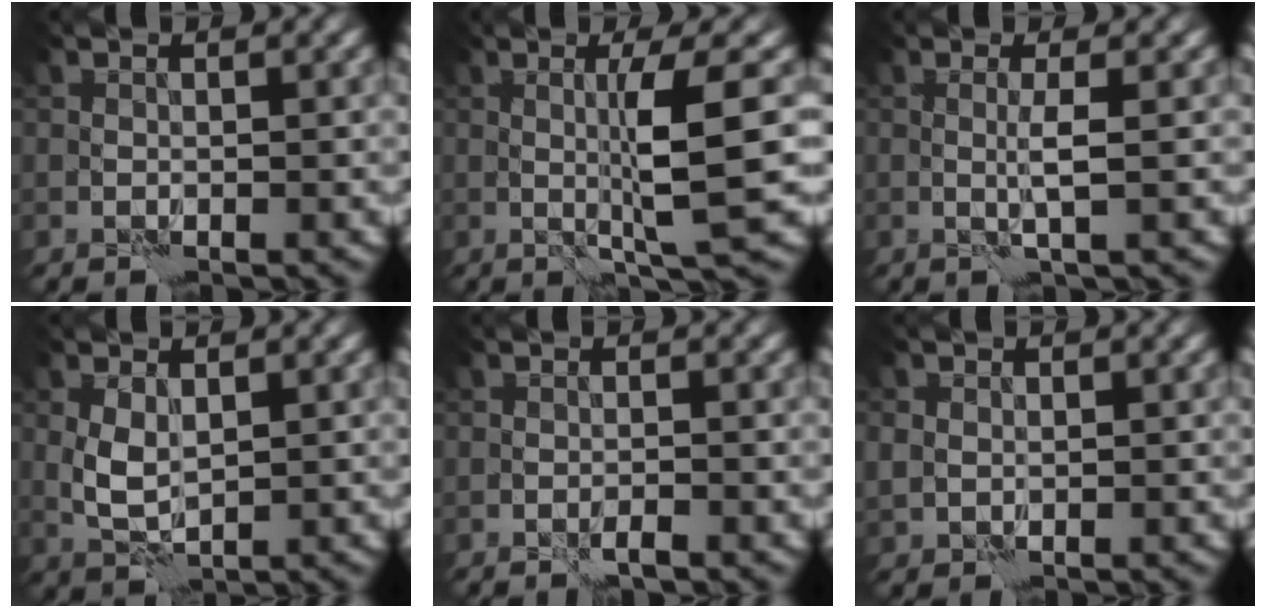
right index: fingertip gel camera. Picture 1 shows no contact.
{"total": 5.5, "force": [0.6, 0.2, 5.4], "torque": [-0.090, 0.000, 0.014]}
{"total": 1.5, "force": [0.4, -0.2, 1.4], "torque": [-0.029, -0.005, 0.005]}
{"total": 2.7, "force": [0.7, 1.5, 2.1], "torque": [-0.051, -0.004, 0.019]}
{"total": 0.7, "force": [-0.5, 0.0, 0.5], "torque": [-0.009, -0.001, -0.009]}
{"total": 1.6, "force": [0.6, 1.4, 0.6], "torque": [-0.013, -0.002, 0.014]}